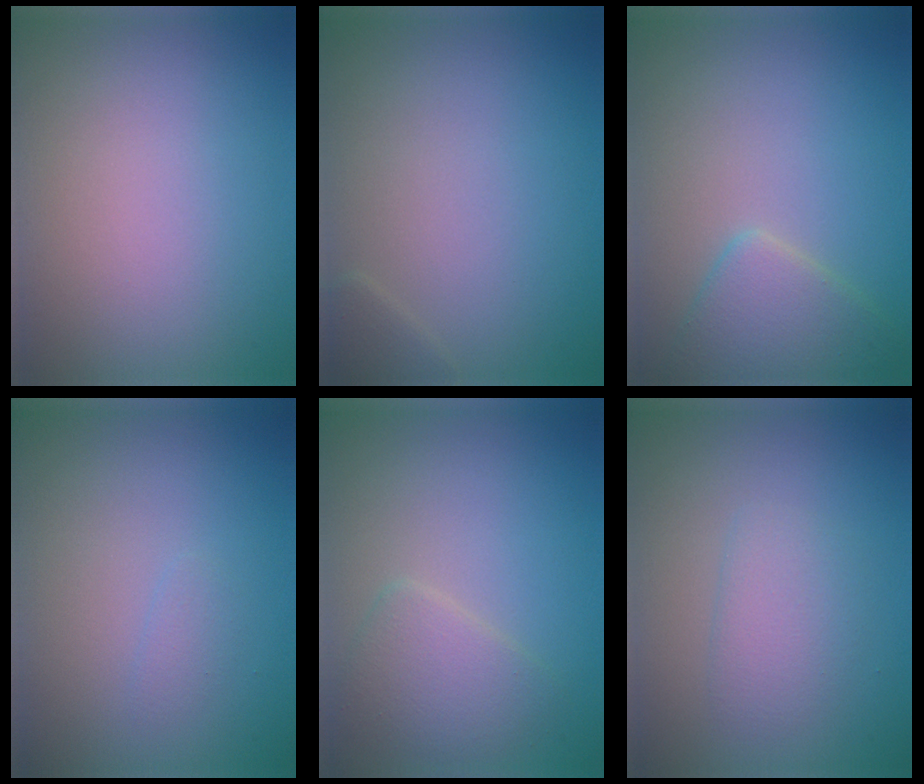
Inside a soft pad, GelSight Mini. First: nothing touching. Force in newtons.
{"total": 0.8, "press": 0.8, "slide": 0.1}
{"total": 3.6, "press": 3.6, "slide": 0.2}
{"total": 0.8, "press": 0.8, "slide": 0.0}
{"total": 2.9, "press": 2.9, "slide": 0.1}
{"total": 2.2, "press": 2.2, "slide": 0.1}